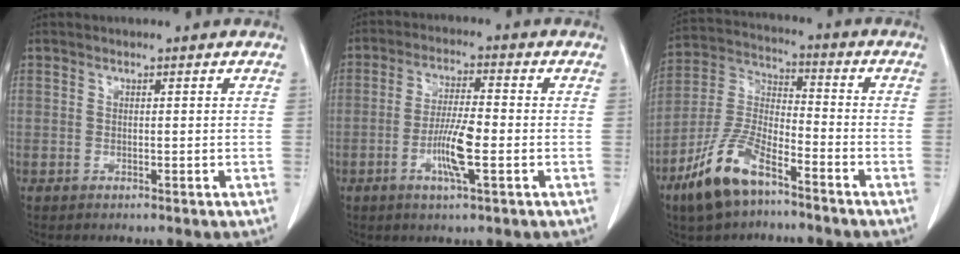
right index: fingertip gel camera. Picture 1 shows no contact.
{"total": 7.2, "force": [-2.2, 0.7, 6.8], "torque": [-0.131, -0.005, -0.043]}
{"total": 12.3, "force": [-8.1, 4.0, 8.3], "torque": [-0.186, -0.009, -0.159]}